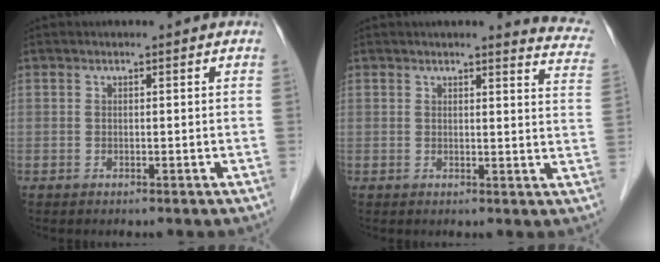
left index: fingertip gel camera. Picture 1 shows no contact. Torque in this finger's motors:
{"motor_torque": [0.35, -0.59, 0.06, 0.01]}